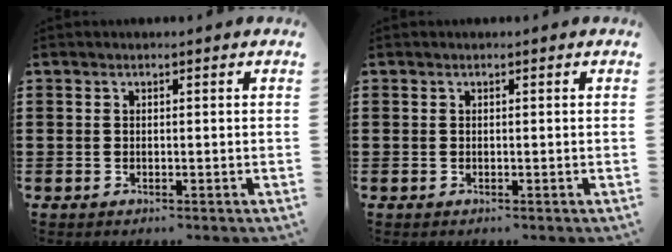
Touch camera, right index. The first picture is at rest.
{"total": 0.0}